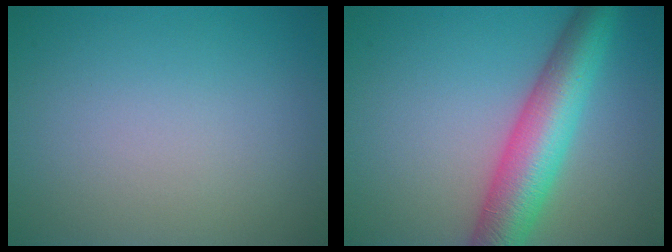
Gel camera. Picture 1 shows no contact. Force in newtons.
{"total": 7.9, "press": 7.9, "slide": 0.2}